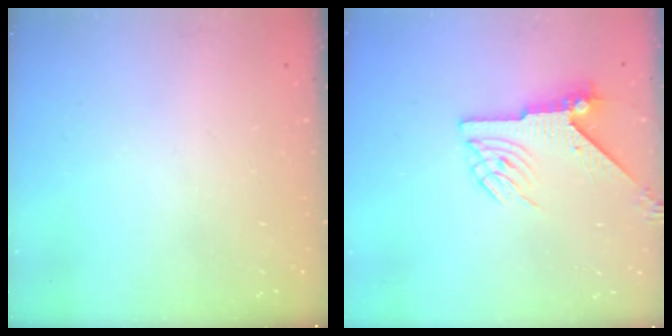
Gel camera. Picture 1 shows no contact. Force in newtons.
{"total": 6.4, "press": 6.4, "slide": 0.7}